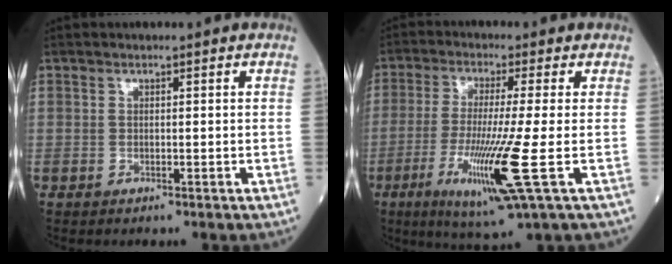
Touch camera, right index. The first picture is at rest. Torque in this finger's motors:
{"motor_torque": [2.02, -0.12, 1.05, 0.21]}